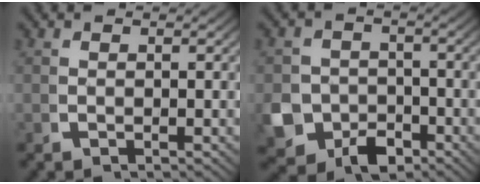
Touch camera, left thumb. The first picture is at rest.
{"total": 7.0, "force": [-3.3, 5.5, 2.7], "torque": [-0.067, -0.032, -0.047]}